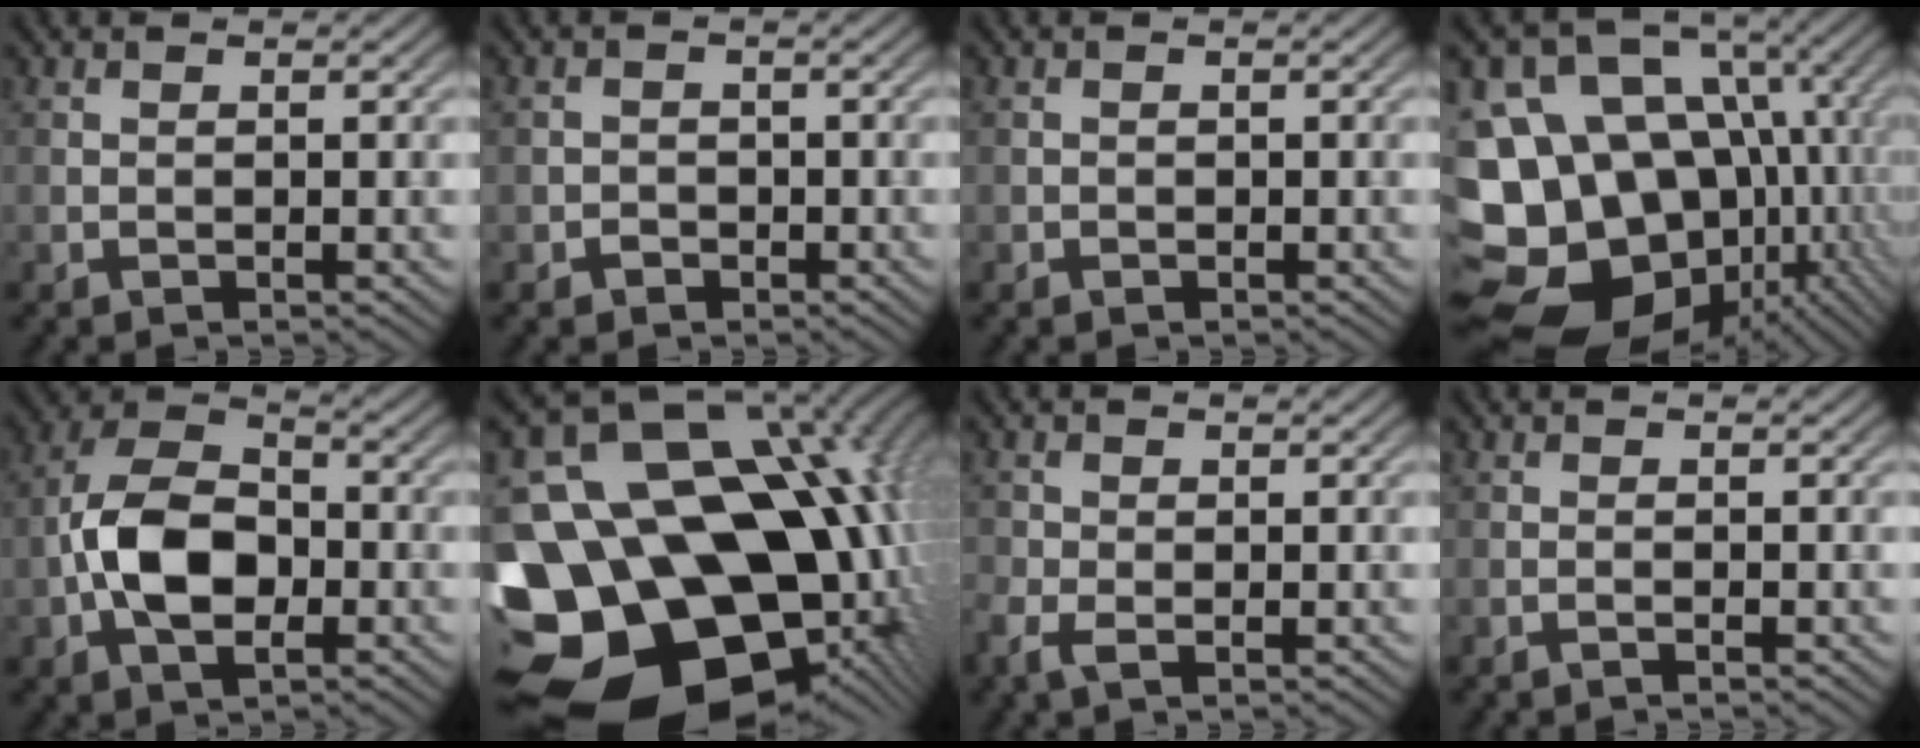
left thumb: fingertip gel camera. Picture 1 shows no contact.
{"total": 1.9, "force": [-0.9, 1.6, 0.4], "torque": [0.004, -0.002, -0.019]}
{"total": 0.7, "force": [-0.3, 0.7, 0.1], "torque": [0.004, -0.004, -0.007]}
{"total": 21.2, "force": [-3.1, 16.3, 13.2], "torque": [-0.274, 0.012, -0.017]}
{"total": 9.5, "force": [-2.2, 5.7, 7.3], "torque": [-0.152, 0.012, -0.049]}
{"total": 22.8, "force": [-3.1, 16.8, 15.2], "torque": [-0.285, -0.037, -0.039]}
{"total": 2.6, "force": [-1.3, 1.5, 1.7], "torque": [-0.045, -0.005, -0.029]}
{"total": 0.6, "force": [-0.5, 0.0, 0.3], "torque": [-0.007, 0.002, -0.012]}